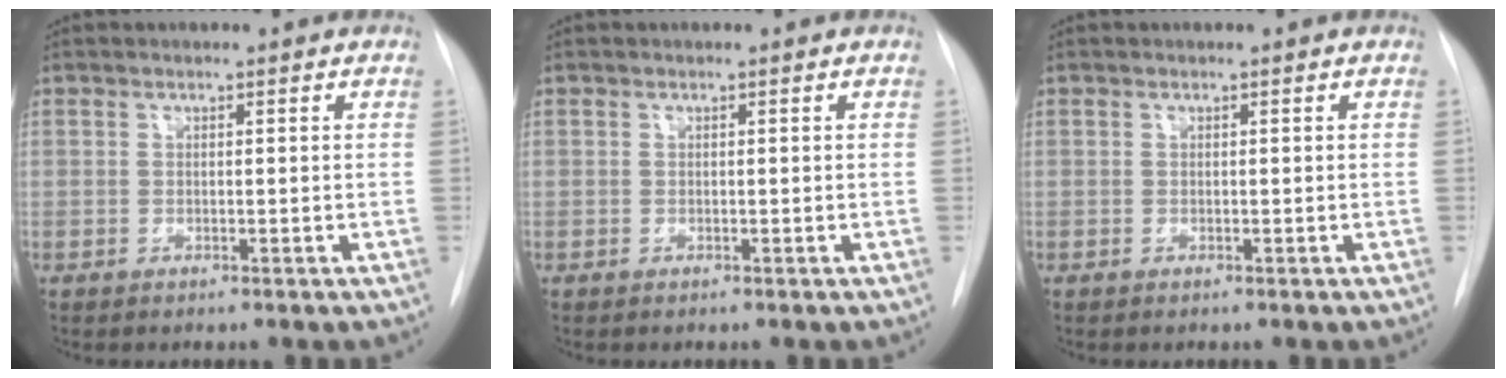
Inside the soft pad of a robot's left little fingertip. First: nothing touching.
{"total": 0.0}
{"total": 0.0}